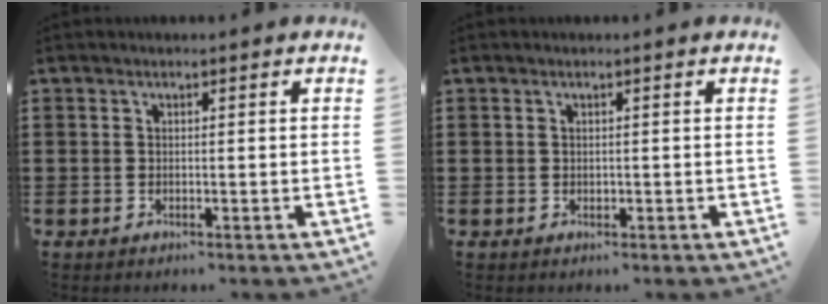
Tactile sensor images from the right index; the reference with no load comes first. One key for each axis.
{"total": 0.5, "fx": 0.1, "fy": 0.5, "fz": 0.2, "tx": -0.005, "ty": 0.002, "tz": 0.003}